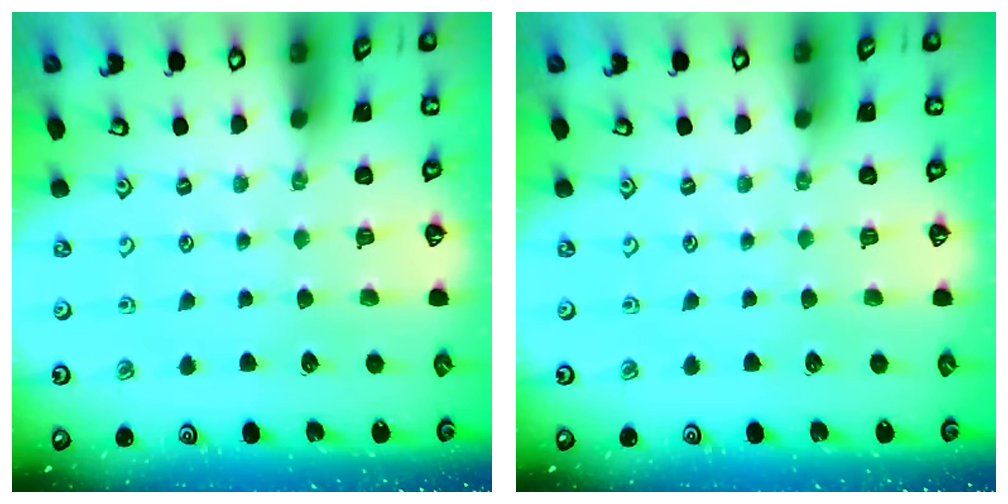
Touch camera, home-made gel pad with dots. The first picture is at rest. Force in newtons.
{"total": 0.0}